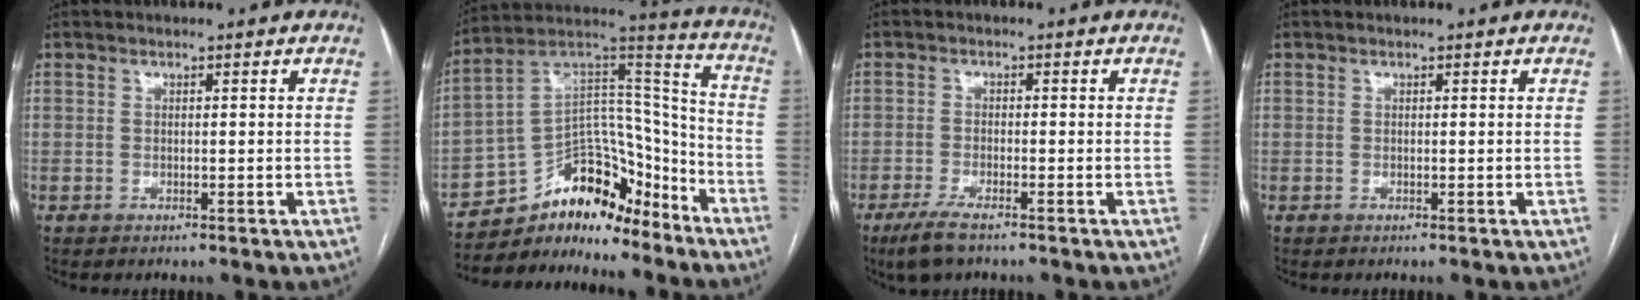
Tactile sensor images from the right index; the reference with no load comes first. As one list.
[{"total": 15.4, "force": [-12.9, 6.1, 5.7], "torque": [-0.087, 0.073, -0.219]}, {"total": 4.8, "force": [-3.4, 0.8, 3.3], "torque": [-0.071, -0.011, -0.062]}, {"total": 0.0}]